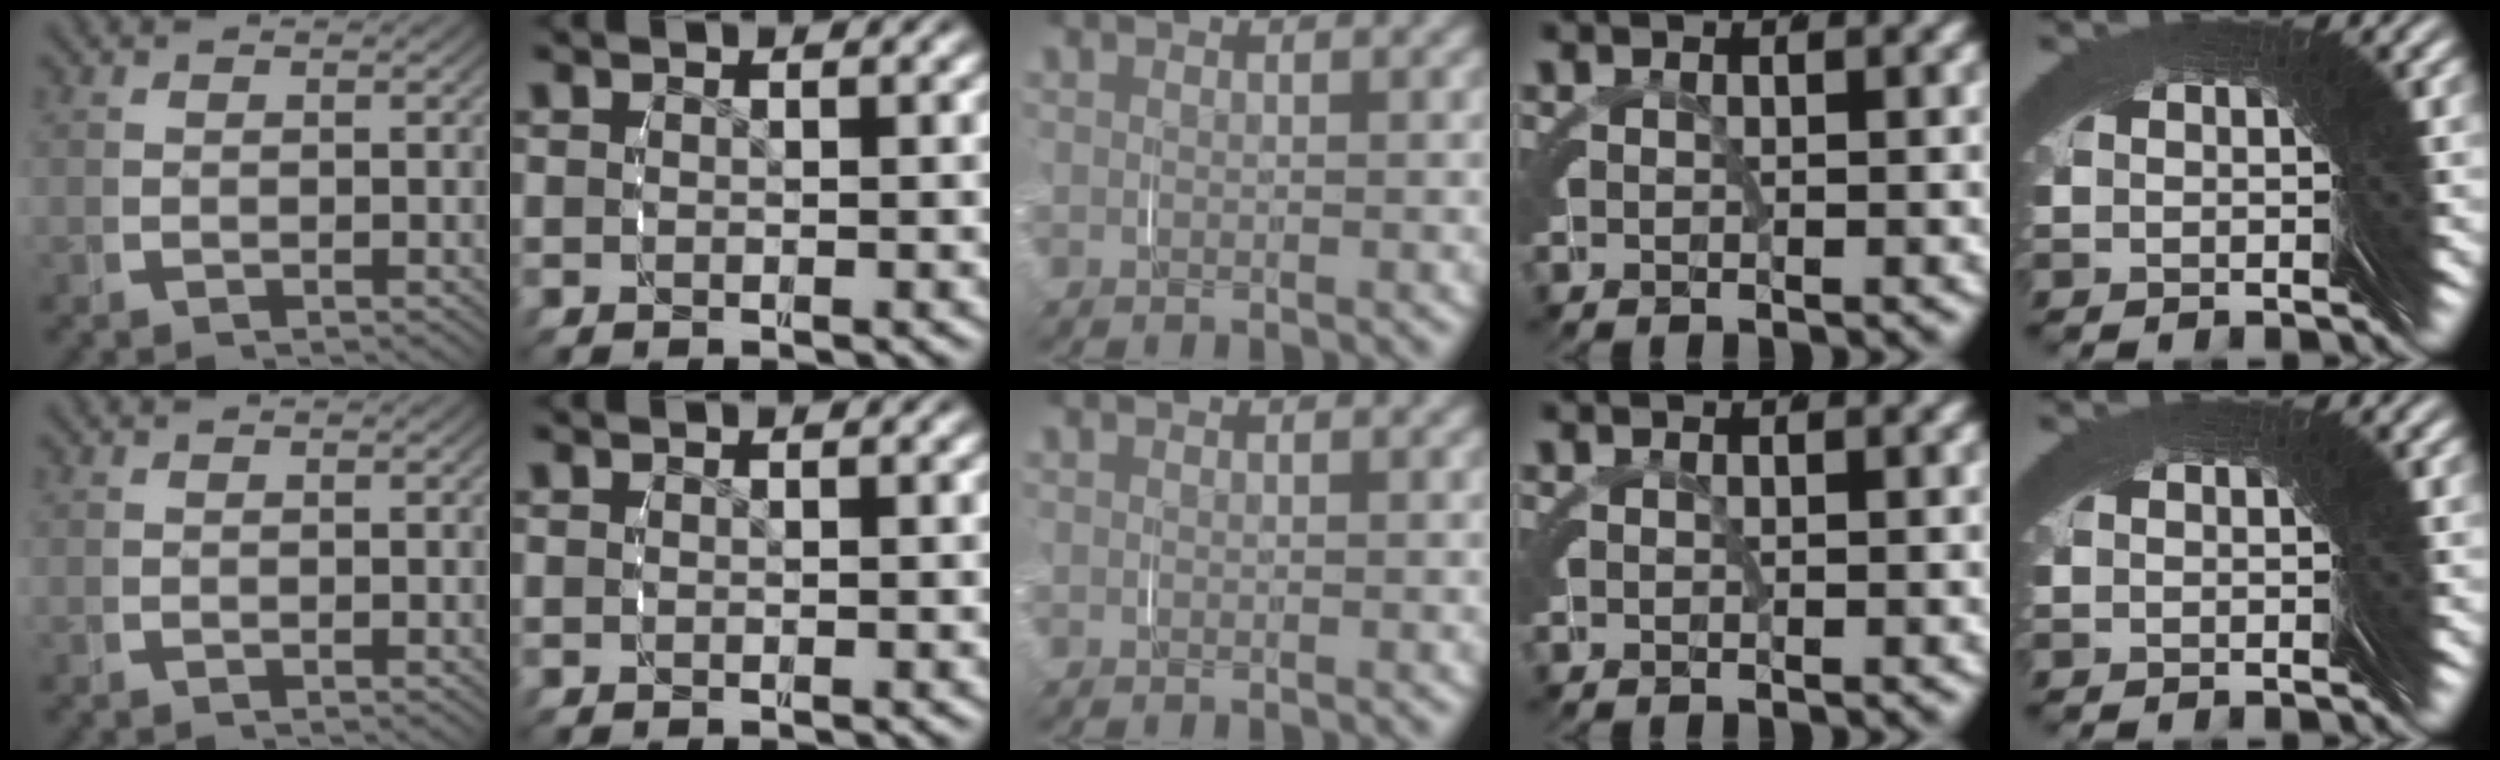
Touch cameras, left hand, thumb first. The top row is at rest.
{}